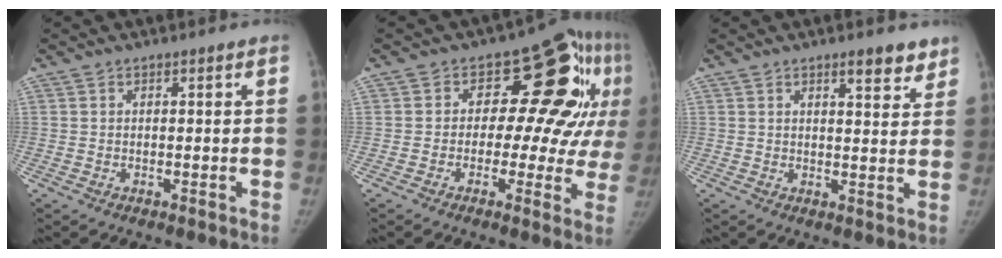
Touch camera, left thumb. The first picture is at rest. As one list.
[{"total": 18.1, "force": [3.8, 10.4, 14.2], "torque": [-0.121, 0.010, 0.040]}, {"total": 5.3, "force": [3.9, 1.6, 3.2], "torque": [-0.023, -0.025, 0.053]}]